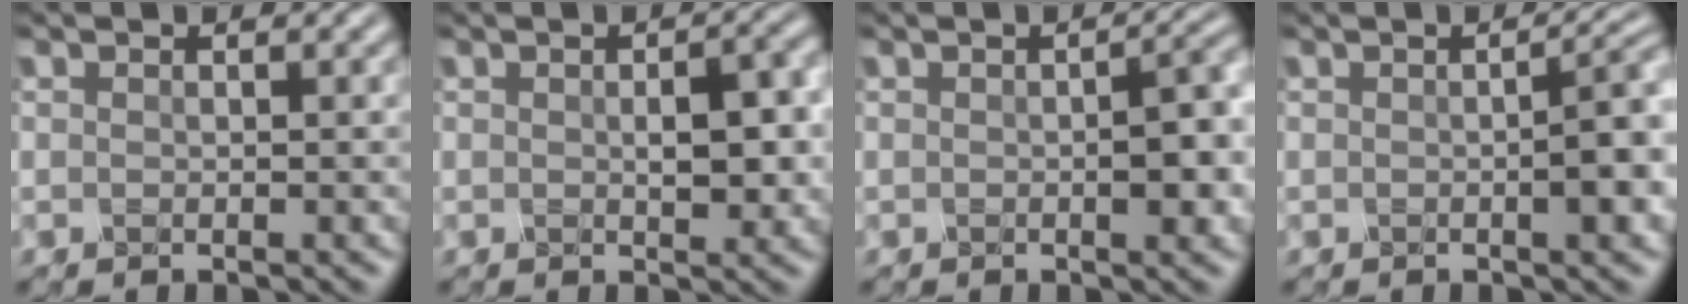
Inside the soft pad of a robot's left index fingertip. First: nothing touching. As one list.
[{"total": 4.7, "force": [0.2, 2.3, 4.1], "torque": [-0.056, 0.006, 0.004]}, {"total": 4.7, "force": [-0.2, 2.0, 4.2], "torque": [-0.049, 0.008, -0.004]}, {"total": 5.2, "force": [-0.2, 1.9, 4.8], "torque": [-0.039, 0.016, -0.010]}]